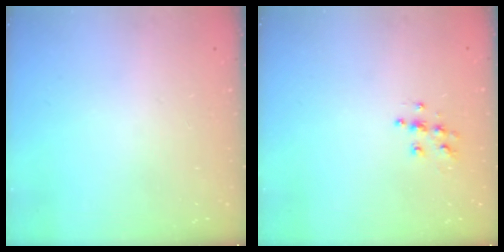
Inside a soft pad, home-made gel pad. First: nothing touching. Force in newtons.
{"total": 6.6, "press": 6.6, "slide": 0.3}